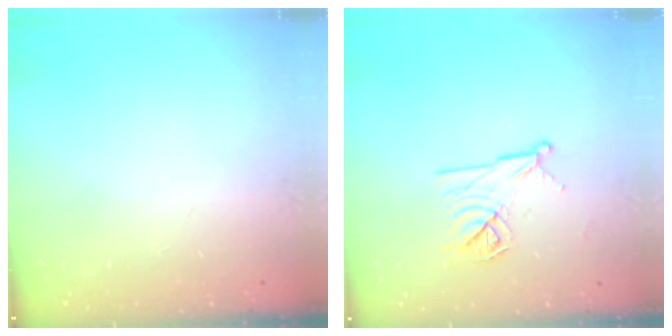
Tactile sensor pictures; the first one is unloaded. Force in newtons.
{"total": 11.3, "press": 11.3, "slide": 0.4}